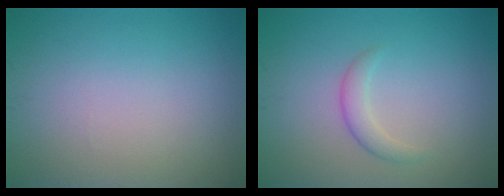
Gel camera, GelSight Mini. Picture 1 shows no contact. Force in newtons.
{"total": 1.6, "press": 1.6, "slide": 0.1}